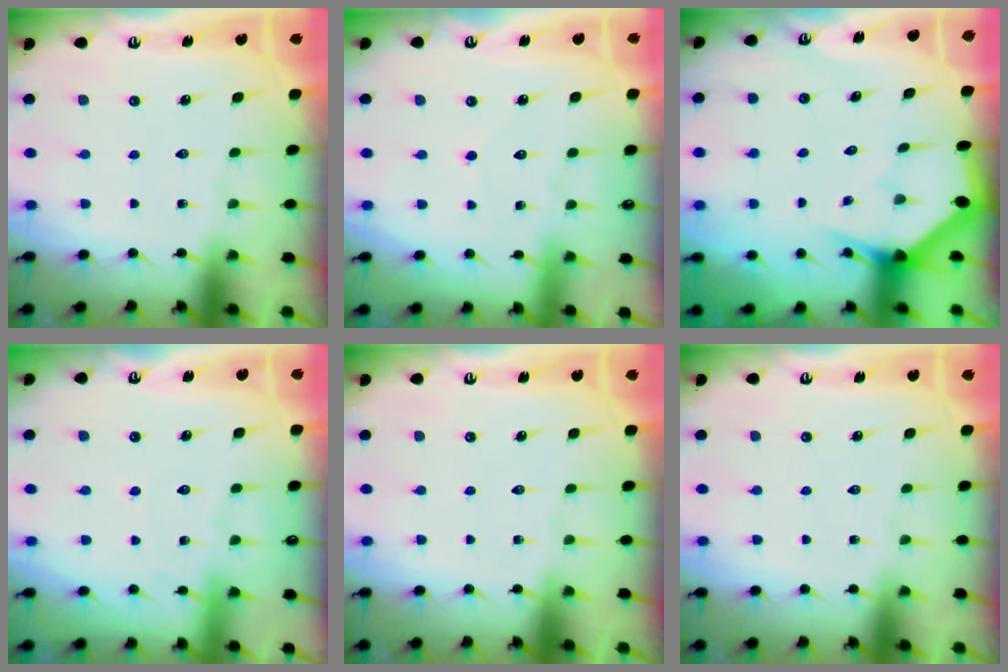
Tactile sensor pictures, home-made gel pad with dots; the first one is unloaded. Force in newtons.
{"total": 2.6, "press": 2.6, "slide": 0.3}
{"total": 3.0, "press": 3.0, "slide": 0.2}
{"total": 2.8, "press": 2.8, "slide": 0.4}
{"total": 0.0}
{"total": 0.0}